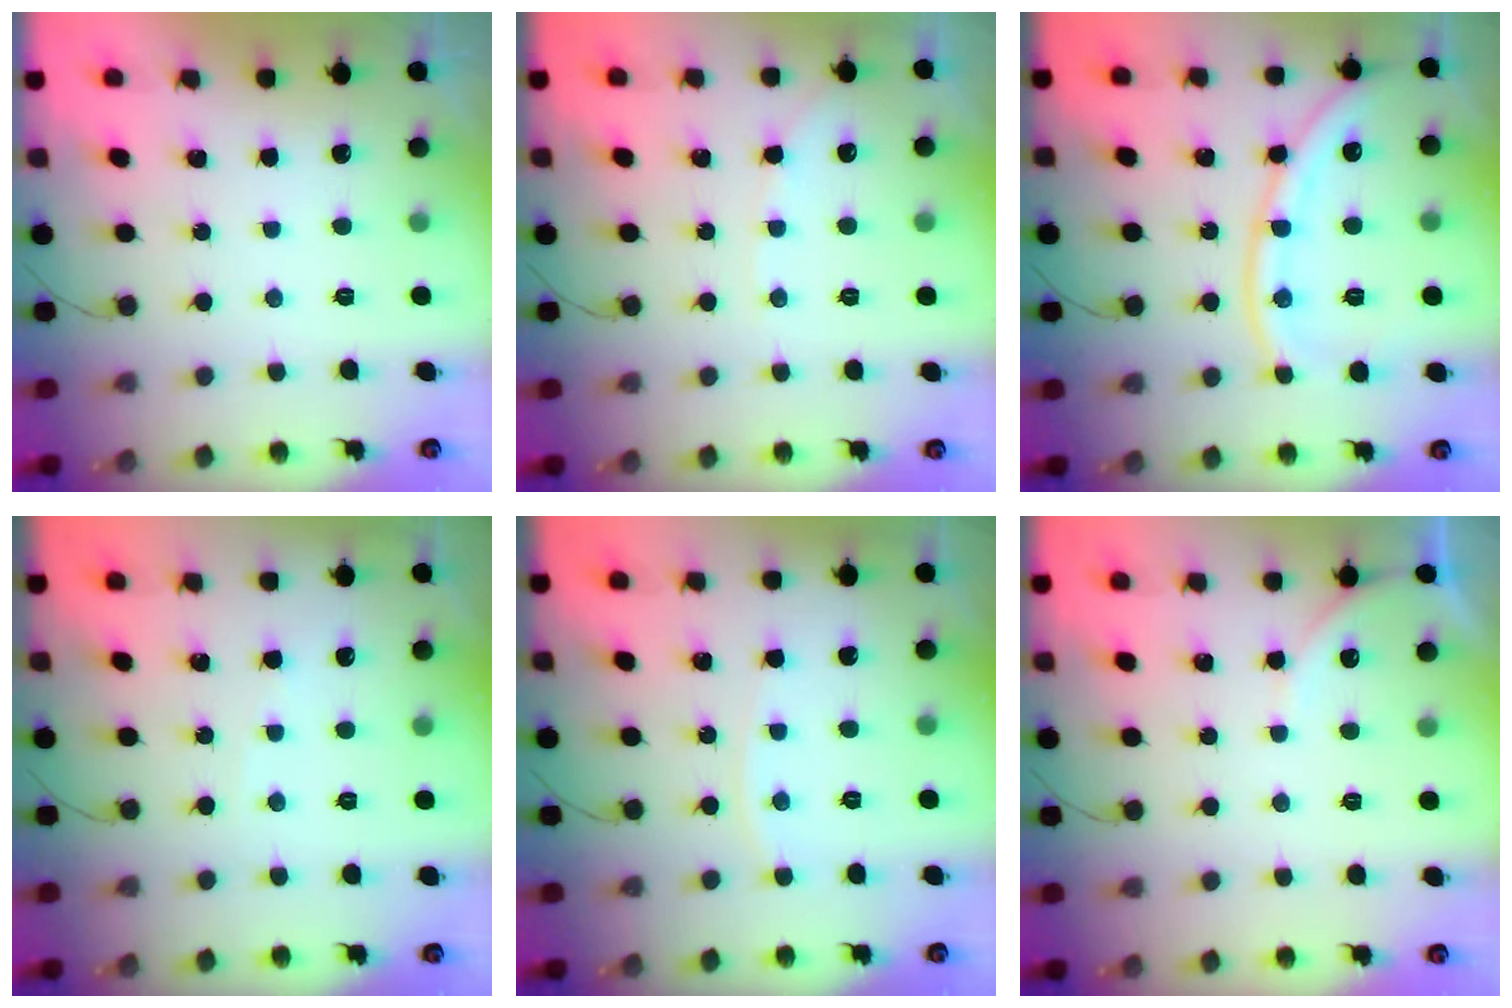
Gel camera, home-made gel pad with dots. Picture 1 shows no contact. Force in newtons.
{"total": 4.4, "press": 4.4, "slide": 0.6}
{"total": 13.0, "press": 12.9, "slide": 1.7}
{"total": 1.4, "press": 1.4, "slide": 0.2}
{"total": 2.6, "press": 2.5, "slide": 0.4}
{"total": 4.7, "press": 4.6, "slide": 0.7}